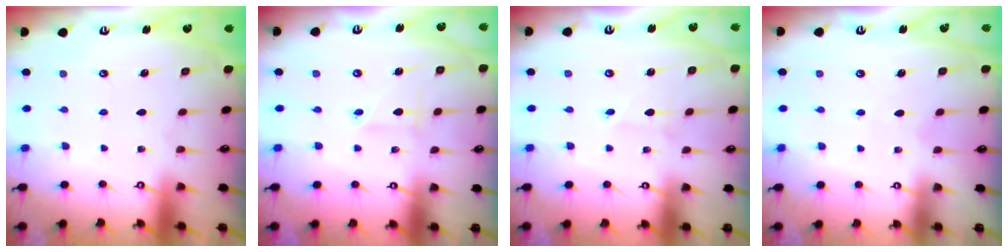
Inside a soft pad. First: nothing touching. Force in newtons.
{"total": 2.4, "press": 2.4, "slide": 0.2}
{"total": 1.9, "press": 1.9, "slide": 0.1}
{"total": 3.1, "press": 3.1, "slide": 0.2}